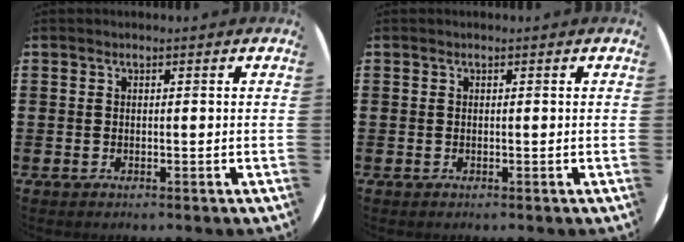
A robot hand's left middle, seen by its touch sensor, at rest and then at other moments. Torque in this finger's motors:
{"motor_torque": [-0.03, 0.03, 0.00, 0.00]}